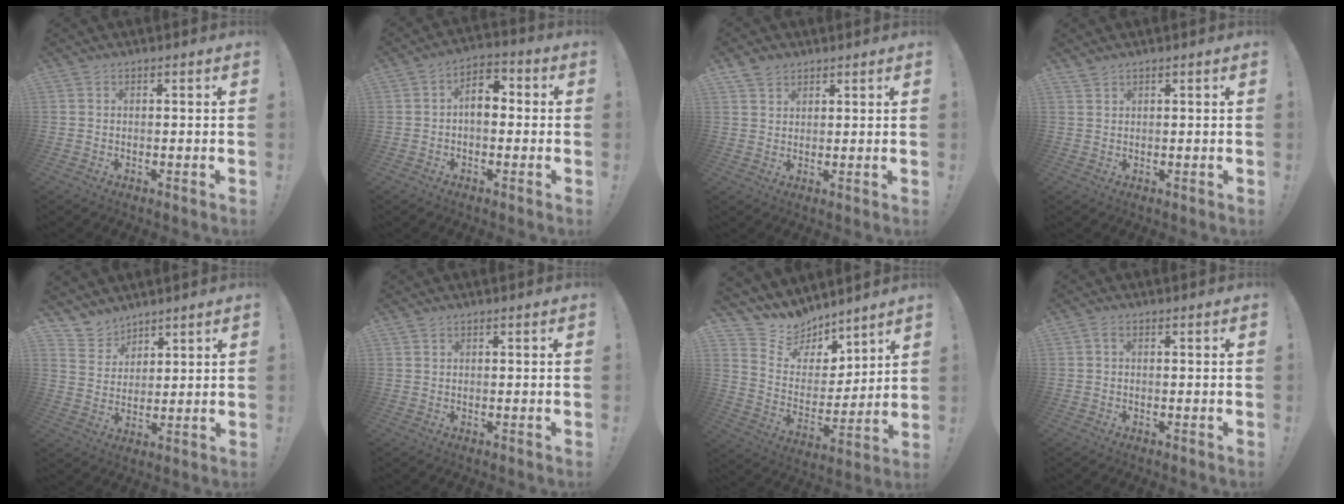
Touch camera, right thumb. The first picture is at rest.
{"total": 6.9, "force": [-0.4, 4.4, 5.2], "torque": [-0.084, 0.012, -0.004]}
{"total": 4.1, "force": [3.0, 2.6, 0.9], "torque": [-0.014, -0.012, 0.057]}
{"total": 1.5, "force": [1.4, 0.4, 0.3], "torque": [-0.003, -0.006, 0.026]}
{"total": 6.9, "force": [5.8, 3.7, 0.2], "torque": [-0.015, -0.047, 0.115]}
{"total": 0.7, "force": [0.6, 0.4, 0.0], "torque": [0.003, -0.003, 0.011]}
{"total": 10.6, "force": [9.1, 5.4, 0.4], "torque": [-0.023, -0.086, 0.172]}
{"total": 0.9, "force": [0.0, 0.6, 0.7], "torque": [-0.020, 0.005, 0.001]}